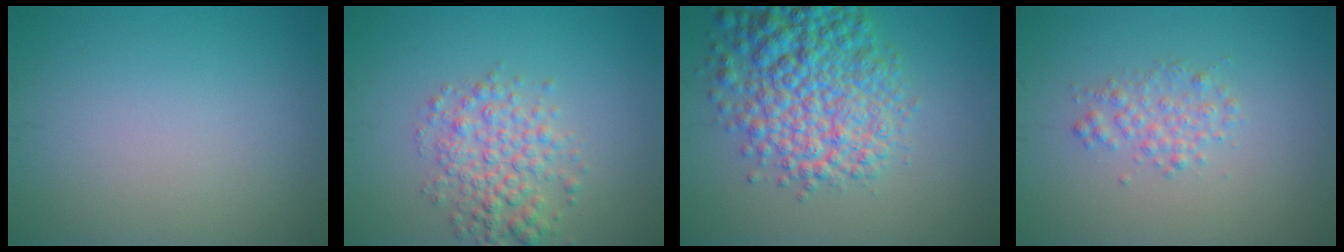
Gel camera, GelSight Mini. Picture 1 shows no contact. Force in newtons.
{"total": 4.0, "press": 4.0, "slide": 0.1}
{"total": 8.7, "press": 8.7, "slide": 0.3}
{"total": 2.0, "press": 2.0, "slide": 0.0}